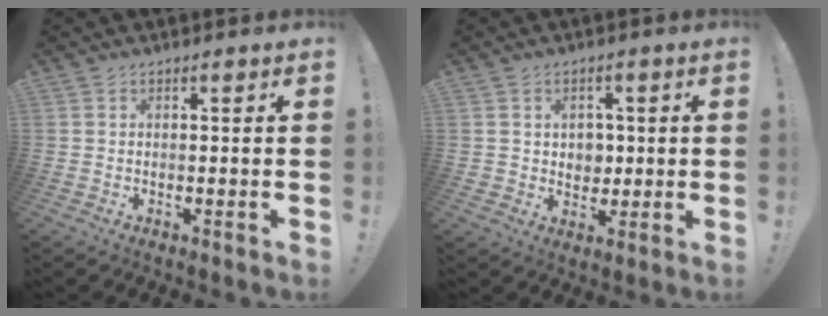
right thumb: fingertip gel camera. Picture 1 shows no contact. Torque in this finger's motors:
{"motor_torque": [-0.18, 0.20, -0.25, 0.27, 0.02]}